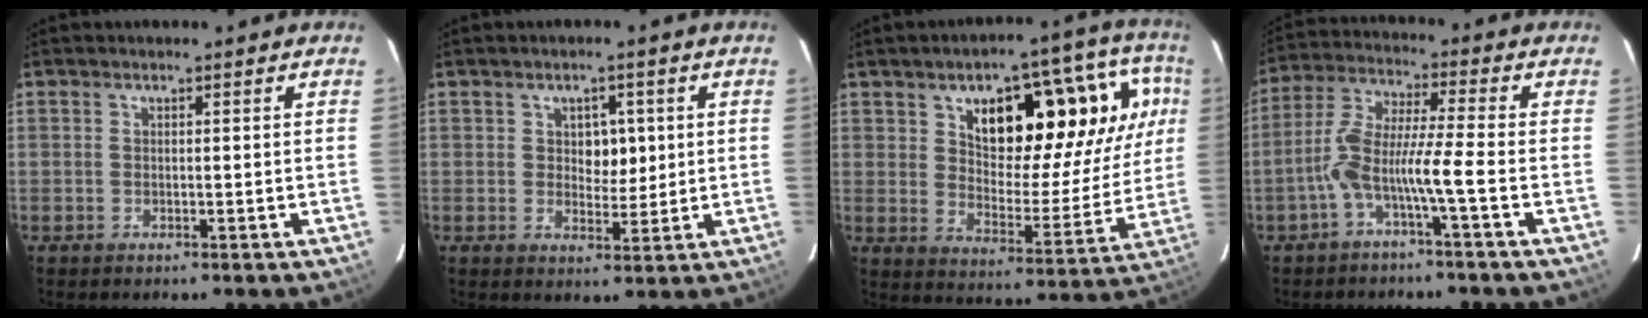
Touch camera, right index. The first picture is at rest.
{"total": 4.1, "force": [1.0, 2.7, 2.9], "torque": [-0.035, 0.004, 0.019]}
{"total": 21.5, "force": [7.6, 8.6, 18.2], "torque": [-0.235, 0.034, 0.114]}
{"total": 8.2, "force": [-3.2, -0.5, 7.5], "torque": [-0.157, 0.024, -0.065]}